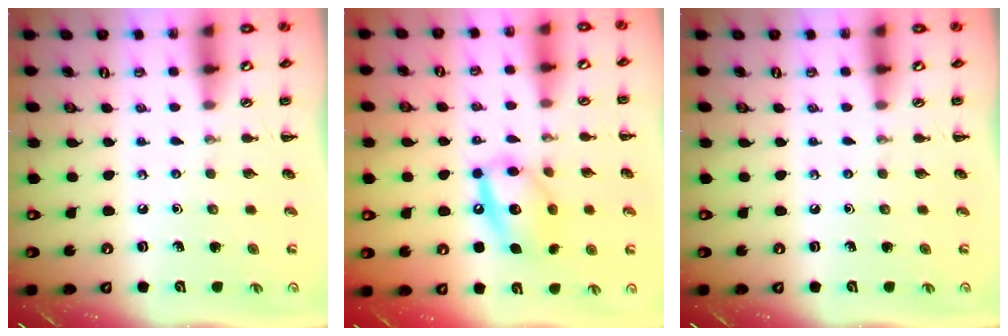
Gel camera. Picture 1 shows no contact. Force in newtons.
{"total": 14.7, "press": 14.6, "slide": 2.0}
{"total": 0.0}